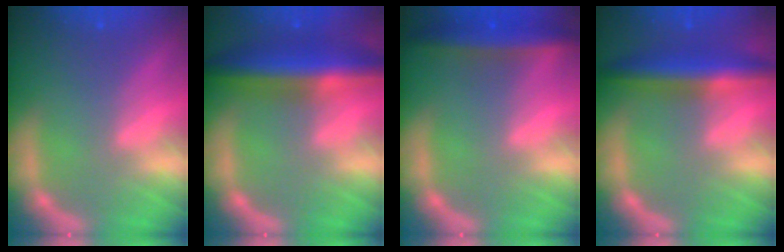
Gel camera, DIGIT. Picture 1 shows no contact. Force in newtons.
{"total": 8.0}
{"total": 5.0}
{"total": 6.0}